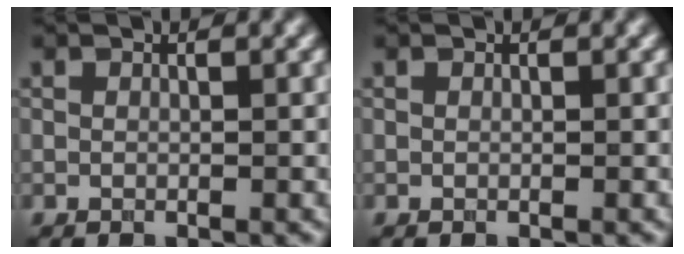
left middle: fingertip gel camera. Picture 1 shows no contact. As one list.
[{"total": 0.0}]